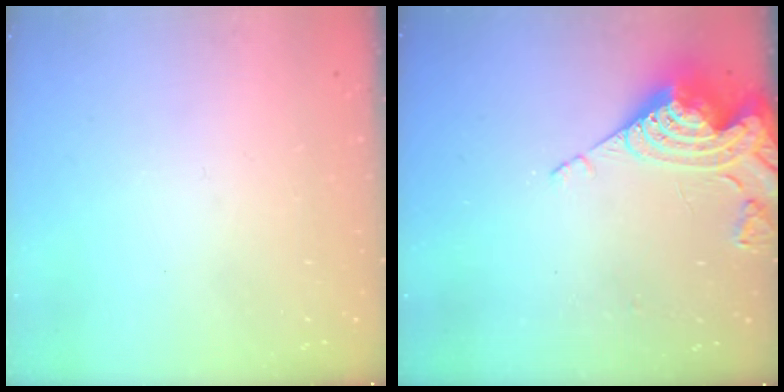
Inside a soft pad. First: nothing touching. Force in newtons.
{"total": 13.3, "press": 13.3, "slide": 1.1}